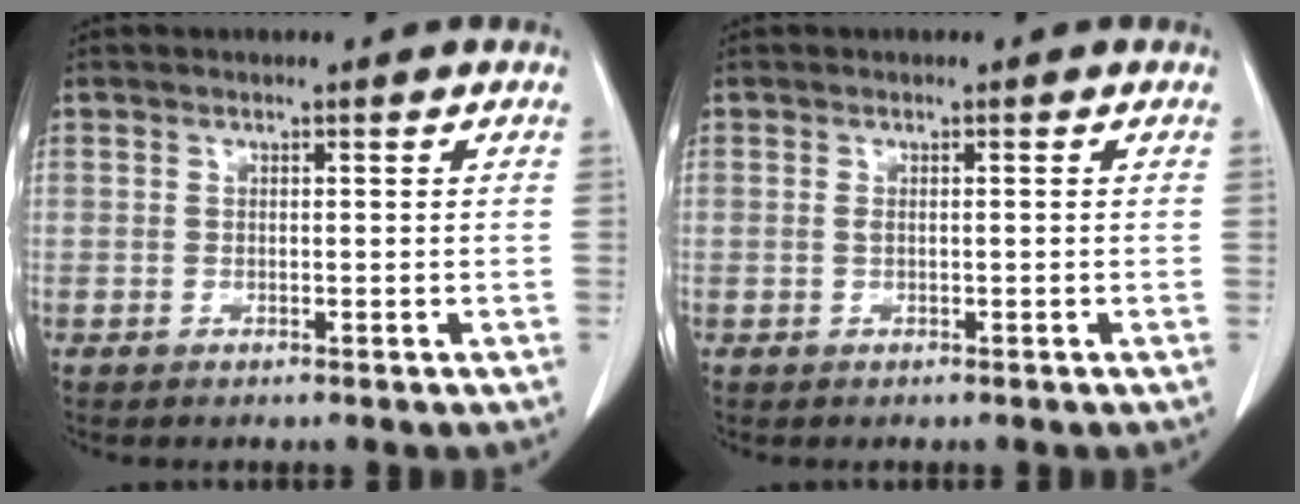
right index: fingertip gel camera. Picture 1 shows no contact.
{"total": 0.7, "force": [0.0, 0.2, 0.7], "torque": [-0.015, 0.000, 0.002]}